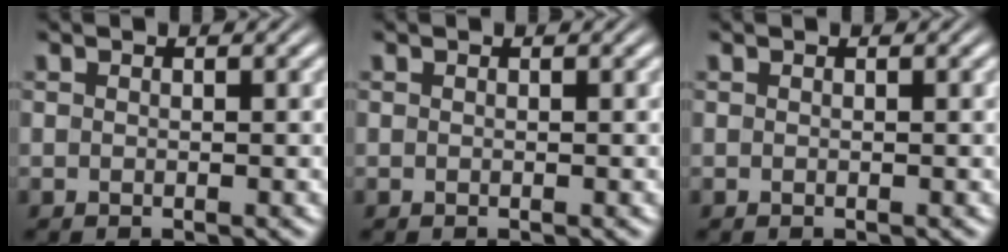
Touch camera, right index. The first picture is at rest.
{"total": 0.0}
{"total": 0.0}